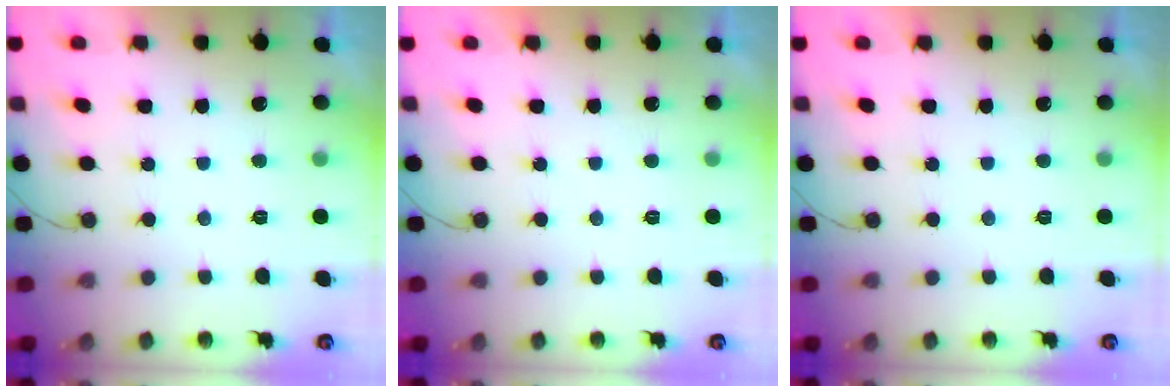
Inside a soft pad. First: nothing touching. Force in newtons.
{"total": 1.9, "press": 1.9, "slide": 0.1}
{"total": 1.8, "press": 1.8, "slide": 0.1}